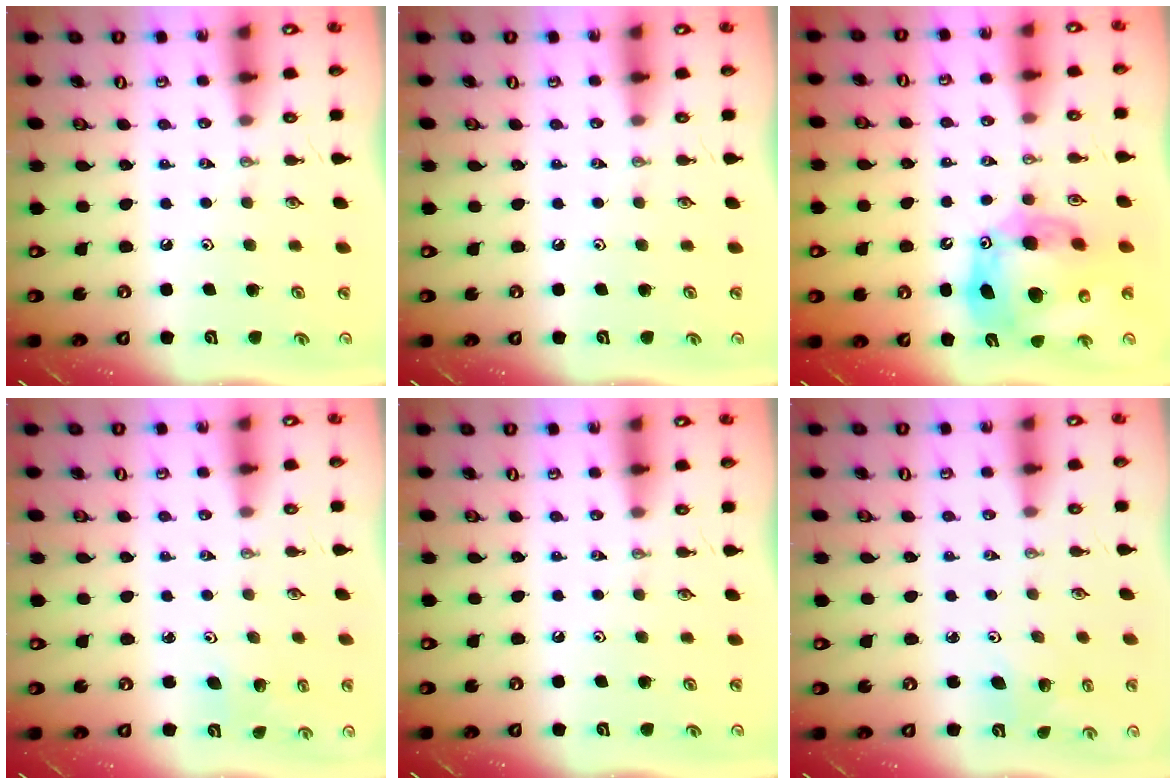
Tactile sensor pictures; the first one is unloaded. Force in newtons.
{"total": 0.0}
{"total": 18.0, "press": 17.8, "slide": 2.2}
{"total": 2.8, "press": 2.7, "slide": 1.0}
{"total": 0.0}
{"total": 3.1, "press": 2.1, "slide": 2.3}